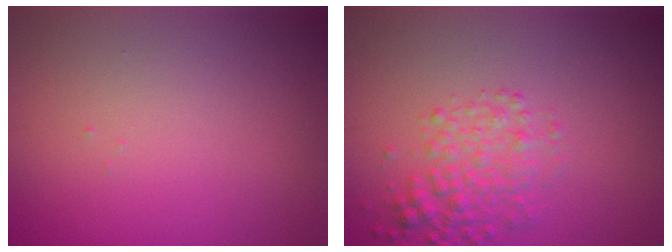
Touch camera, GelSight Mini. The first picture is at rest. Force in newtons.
{"total": 3.2, "press": 3.2, "slide": 0.2}